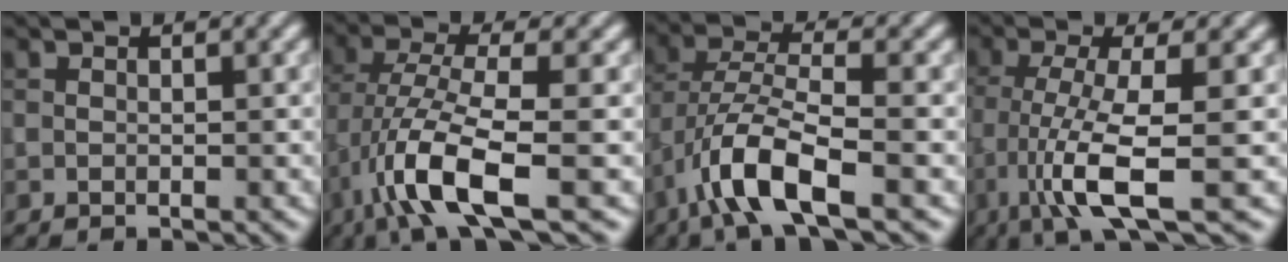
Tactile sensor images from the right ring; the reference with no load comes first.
{"total": 7.9, "force": [-2.8, 2.3, 7.0], "torque": [-0.142, 0.000, -0.059]}
{"total": 6.6, "force": [-3.4, 2.1, 5.3], "torque": [-0.105, 0.001, -0.072]}
{"total": 7.2, "force": [-2.4, 1.5, 6.7], "torque": [-0.122, -0.008, -0.049]}